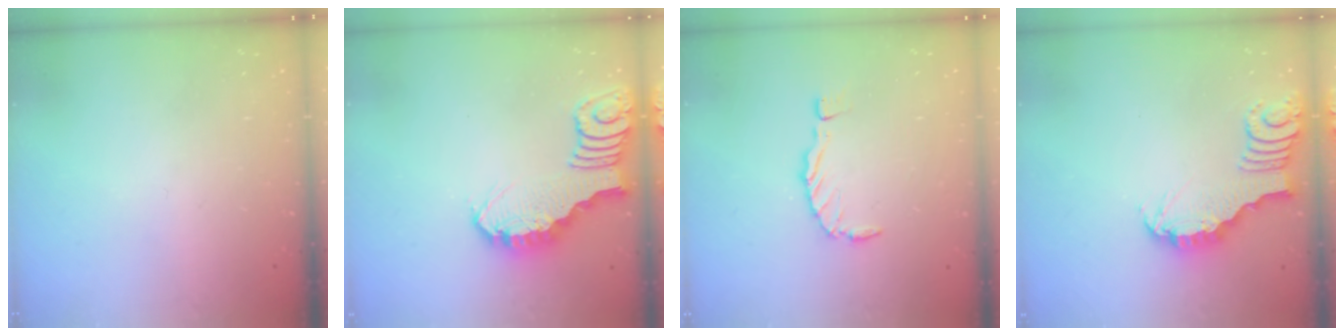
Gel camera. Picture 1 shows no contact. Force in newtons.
{"total": 3.1, "press": 3.1, "slide": 0.4}
{"total": 0.0}
{"total": 3.1, "press": 3.1, "slide": 0.3}